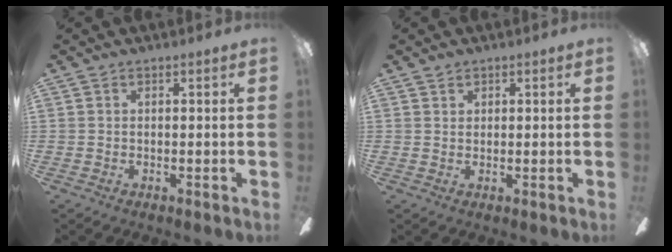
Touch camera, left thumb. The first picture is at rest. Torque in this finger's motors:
{"motor_torque": [-0.09, 0.18, -0.10, 0.11, -0.04]}